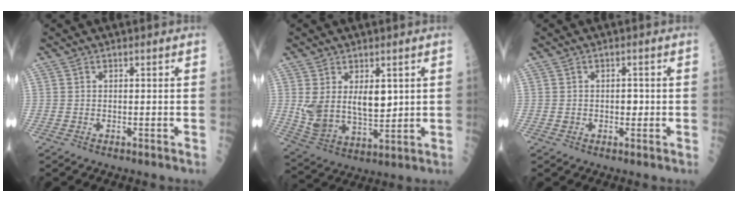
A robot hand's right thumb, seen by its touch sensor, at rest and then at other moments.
{"total": 10.8, "force": [2.5, 6.2, 8.5], "torque": [-0.135, -0.022, 0.065]}
{"total": 1.9, "force": [-0.1, 1.5, 1.2], "torque": [-0.003, 0.004, -0.001]}